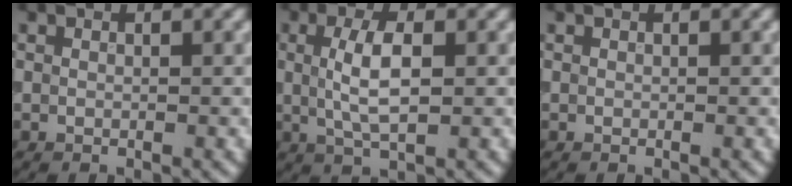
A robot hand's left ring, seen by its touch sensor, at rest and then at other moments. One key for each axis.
{"total": 4.0, "fx": 0.3, "fy": 1.3, "fz": 3.8, "tx": -0.079, "ty": 0.004, "tz": 0.006}
{"total": 0.0}